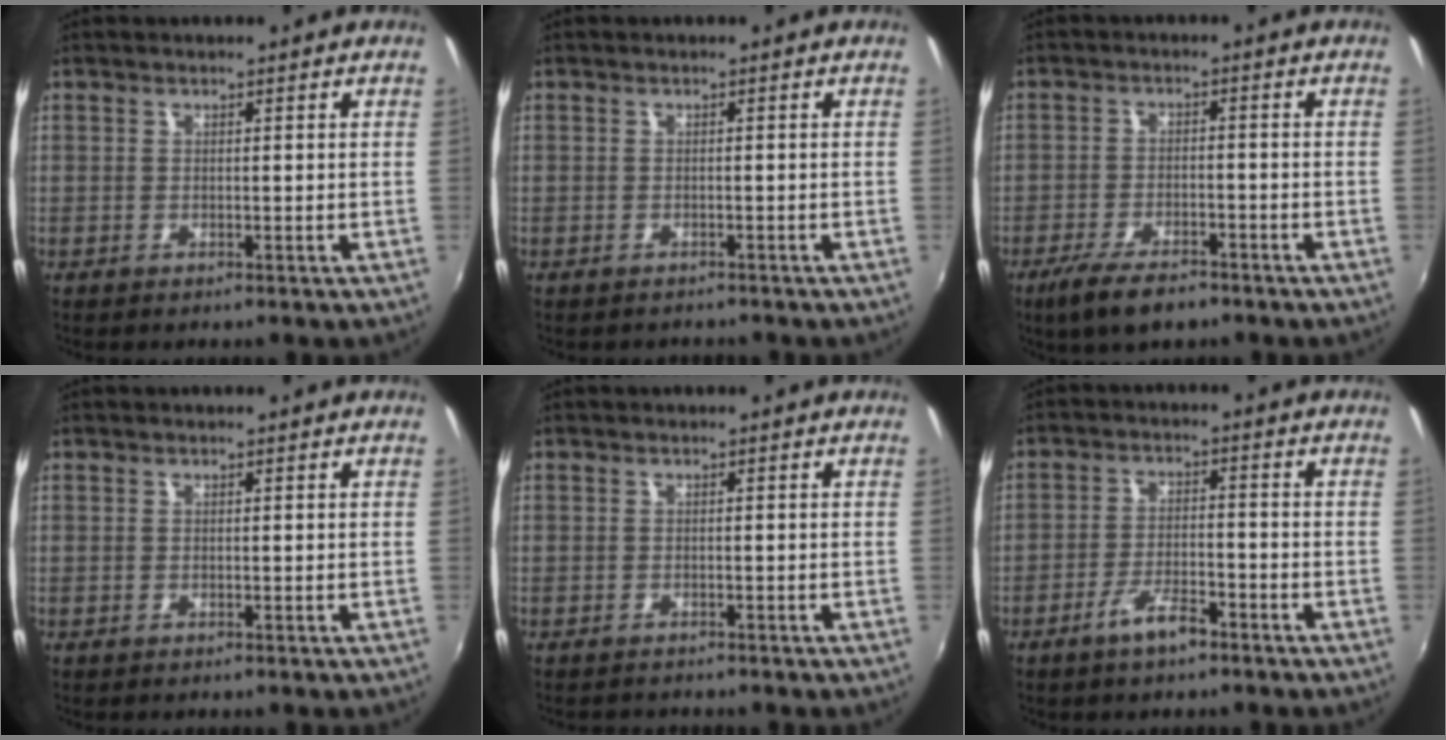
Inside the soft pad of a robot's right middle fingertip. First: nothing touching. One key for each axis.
{"total": 1.7, "fx": -1.6, "fy": 0.5, "fz": 0.3, "tx": -0.010, "ty": -0.007, "tz": -0.020}
{"total": 8.1, "fx": -6.0, "fy": 2.6, "fz": 4.8, "tx": -0.118, "ty": -0.016, "tz": -0.105}
{"total": 0.0}
{"total": 2.0, "fx": -2.0, "fy": 0.3, "fz": 0.3, "tx": -0.013, "ty": -0.008, "tz": -0.031}
{"total": 5.6, "fx": -3.9, "fy": 1.5, "fz": 3.7, "tx": -0.079, "ty": 0.000, "tz": -0.068}